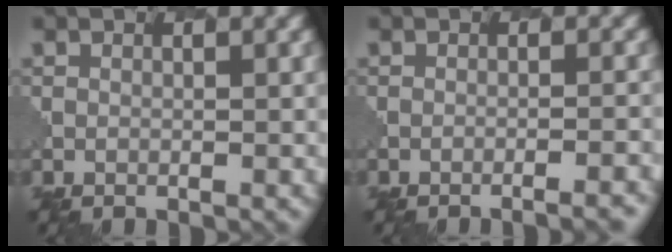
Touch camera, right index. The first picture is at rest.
{"total": 3.4, "force": [-2.8, 0.7, 1.8], "torque": [-0.010, 0.013, -0.038]}